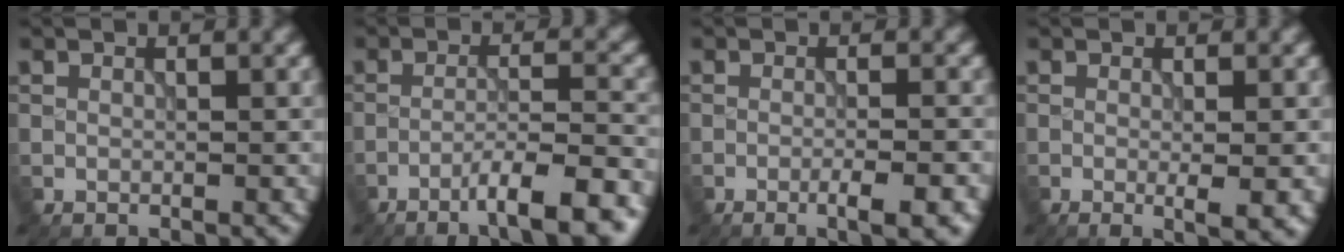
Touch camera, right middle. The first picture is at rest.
{"total": 7.4, "force": [-4.8, 1.0, 5.5], "torque": [-0.076, 0.010, -0.078]}
{"total": 3.7, "force": [-1.9, 0.7, 3.2], "torque": [-0.043, 0.007, -0.030]}
{"total": 2.4, "force": [-0.4, 0.4, 2.3], "torque": [-0.035, -0.006, -0.004]}